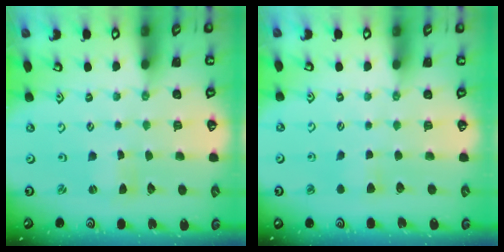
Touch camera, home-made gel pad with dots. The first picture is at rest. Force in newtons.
{"total": 4.4, "press": 4.3, "slide": 0.8}